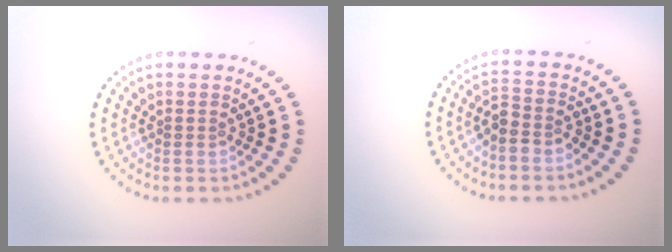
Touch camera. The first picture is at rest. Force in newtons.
{"total": 1.9, "press": 1.6, "slide": 1.0}